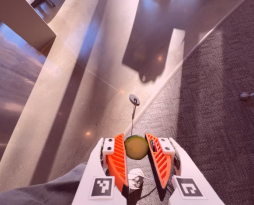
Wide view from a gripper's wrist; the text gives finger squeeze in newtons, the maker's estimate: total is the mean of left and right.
{"total": 8.3, "left": 8.0, "right": 8.6}